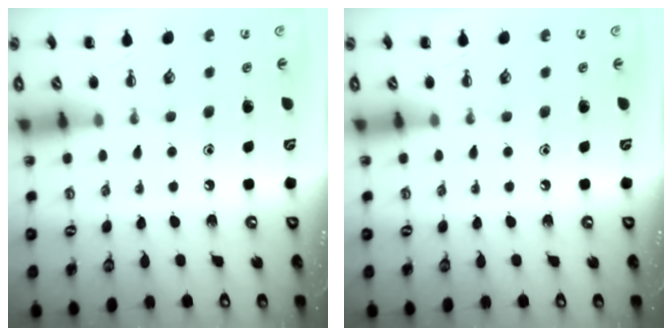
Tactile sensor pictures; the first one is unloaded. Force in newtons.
{"total": 0.0}